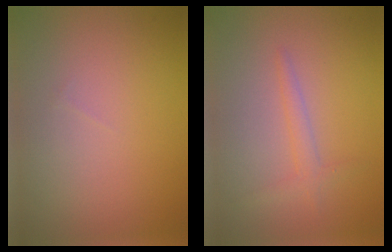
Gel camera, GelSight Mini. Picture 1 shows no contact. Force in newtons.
{"total": 1.6, "press": 1.6, "slide": 0.1}